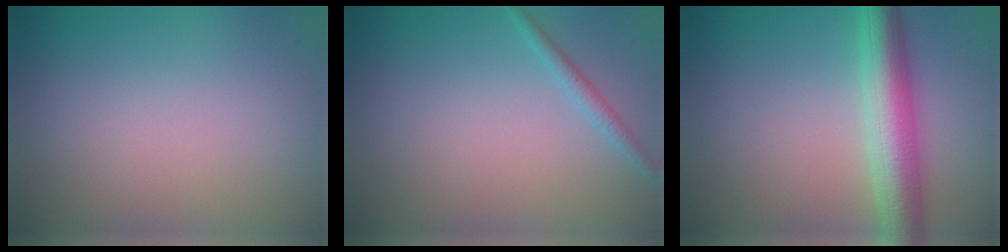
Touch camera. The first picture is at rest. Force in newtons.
{"total": 1.2, "press": 1.2, "slide": 0.0}
{"total": 5.8, "press": 5.8, "slide": 0.2}